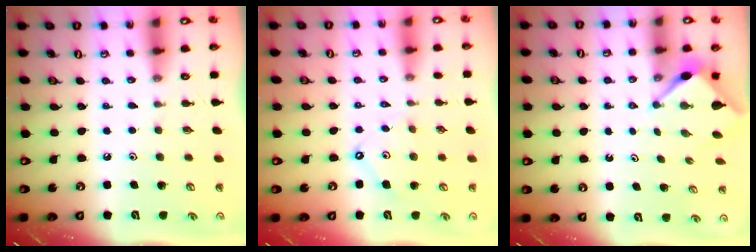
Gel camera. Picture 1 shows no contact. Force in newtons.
{"total": 6.6, "press": 6.6, "slide": 0.7}
{"total": 2.9, "press": 2.8, "slide": 0.4}